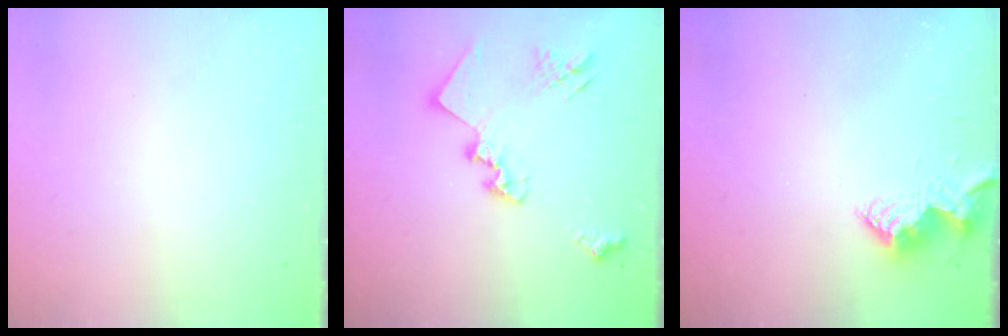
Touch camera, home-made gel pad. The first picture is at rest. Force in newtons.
{"total": 17.0, "press": 17.0, "slide": 1.1}
{"total": 10.4, "press": 10.4, "slide": 0.5}